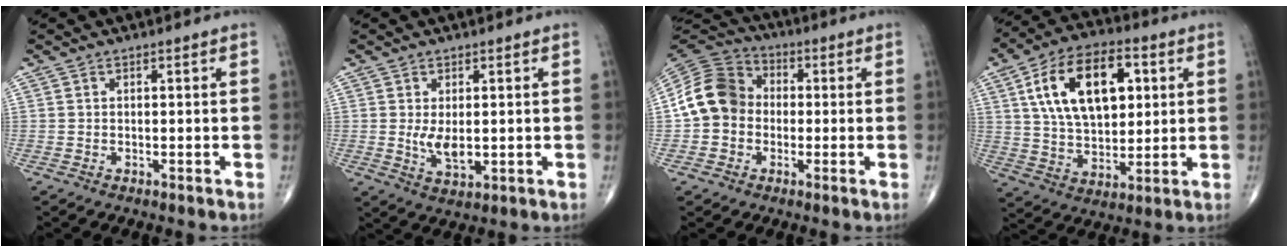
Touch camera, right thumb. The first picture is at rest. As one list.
[{"total": 4.9, "force": [0.1, 2.4, 4.3], "torque": [-0.074, -0.014, 0.010]}, {"total": 11.7, "force": [-0.6, 10.0, 6.1], "torque": [-0.104, 0.035, -0.025]}, {"total": 18.9, "force": [5.4, 10.6, 14.6], "torque": [-0.226, -0.001, 0.094]}]